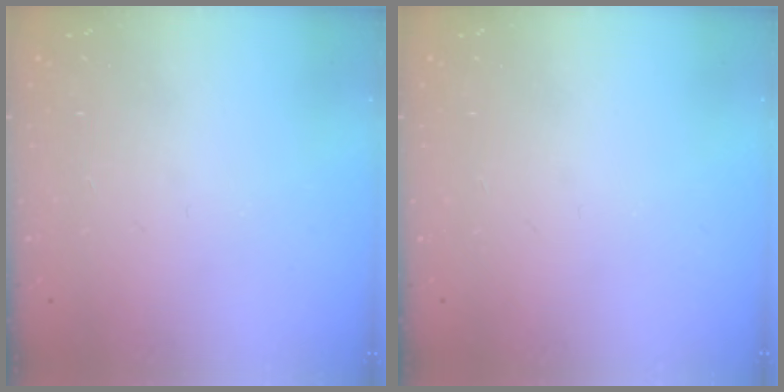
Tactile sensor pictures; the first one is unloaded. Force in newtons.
{"total": 0.0}